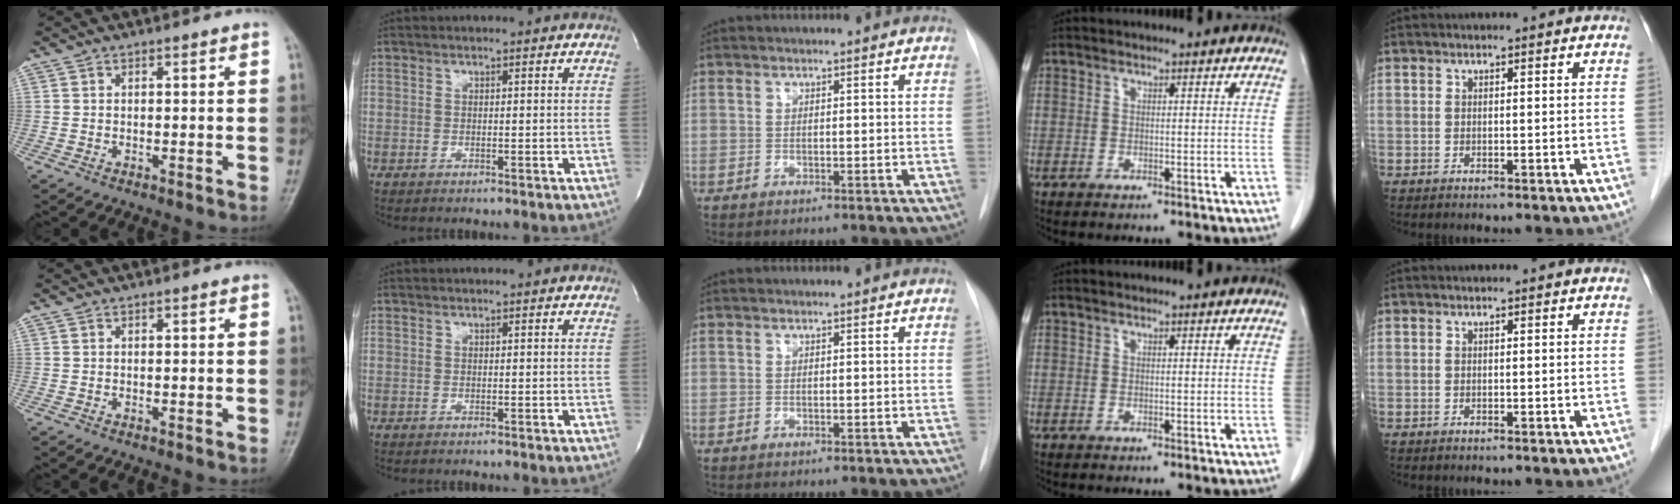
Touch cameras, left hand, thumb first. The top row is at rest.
{}